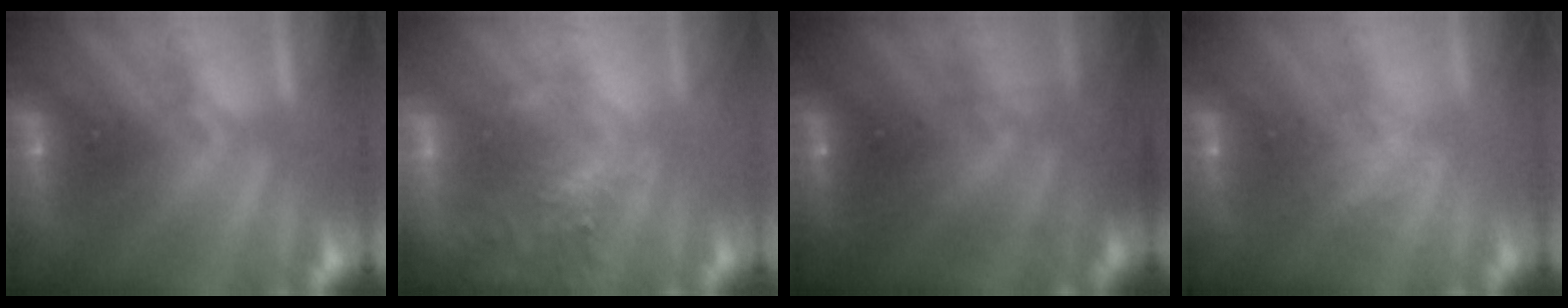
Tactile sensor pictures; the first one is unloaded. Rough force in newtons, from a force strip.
{"total": 6.4}
{"total": 7.7}
{"total": 1.2}